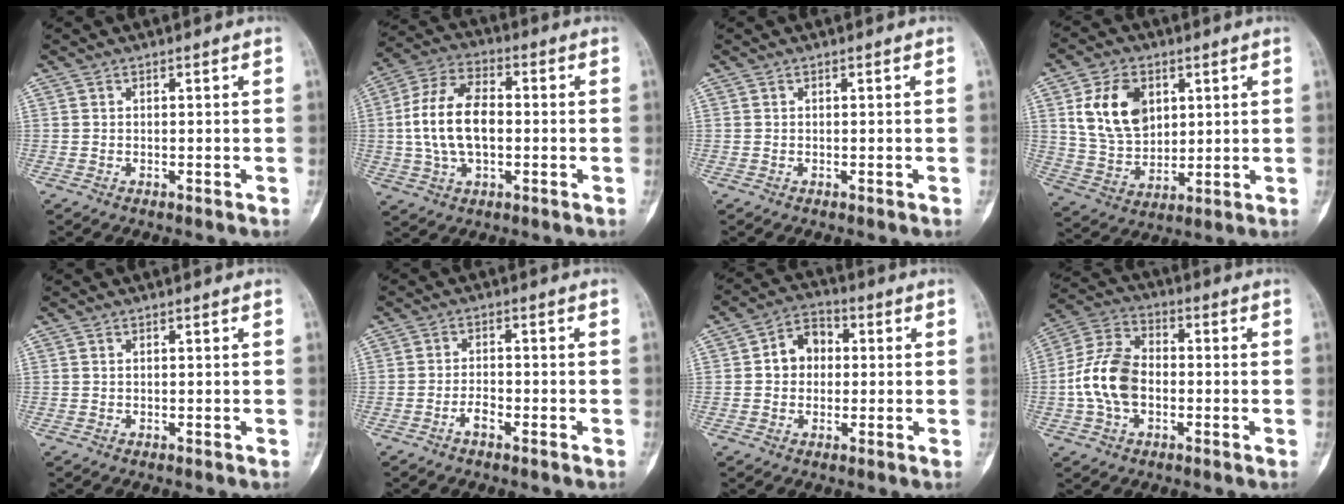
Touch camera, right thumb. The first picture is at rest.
{"total": 13.8, "force": [-0.1, 8.0, 11.2], "torque": [-0.215, 0.023, -0.005]}
{"total": 0.0}
{"total": 13.2, "force": [4.3, 9.1, 8.5], "torque": [-0.128, -0.016, 0.089]}
{"total": 0.0}
{"total": 2.7, "force": [-1.7, 1.1, 1.8], "torque": [-0.032, 0.013, -0.035]}
{"total": 7.3, "force": [0.6, 5.9, 4.2], "torque": [-0.045, 0.018, 0.001]}
{"total": 11.9, "force": [-1.7, 8.0, 8.6], "torque": [-0.165, 0.031, -0.040]}